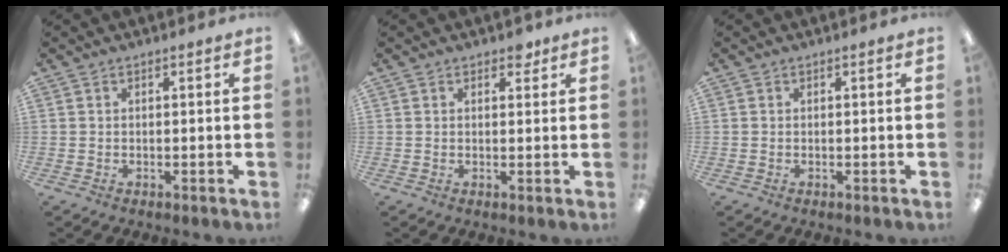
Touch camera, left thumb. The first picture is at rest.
{"total": 2.7, "force": [1.8, 1.5, 1.4], "torque": [-0.006, -0.005, 0.026]}
{"total": 0.0}